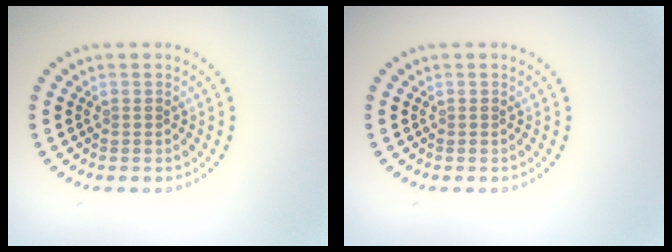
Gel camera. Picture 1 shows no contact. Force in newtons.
{"total": 0.0}